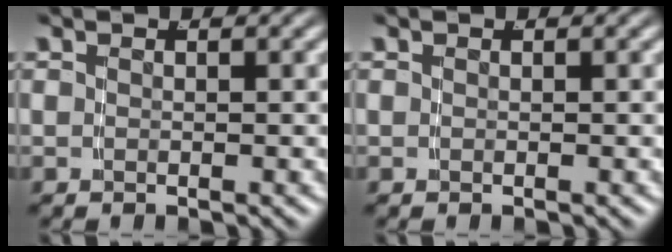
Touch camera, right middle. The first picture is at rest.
{"total": 0.0}